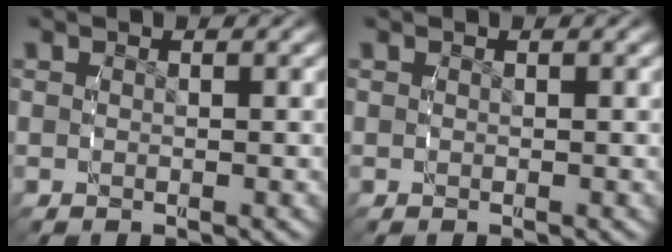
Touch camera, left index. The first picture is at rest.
{"total": 0.0}